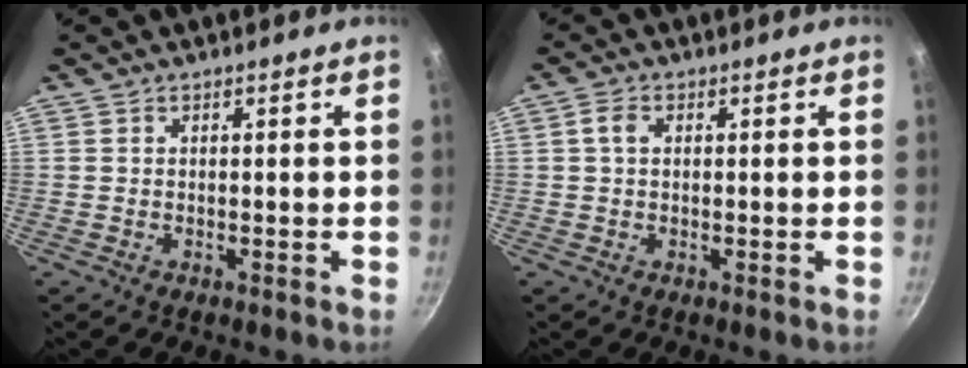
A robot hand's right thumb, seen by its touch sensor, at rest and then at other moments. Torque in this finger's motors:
{"motor_torque": [-0.50, 0.57, 0.38, -0.19, -0.02]}